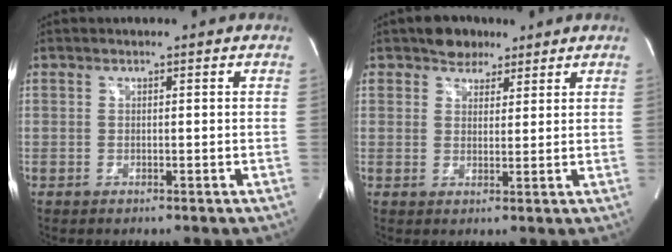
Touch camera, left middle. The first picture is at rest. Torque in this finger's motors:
{"motor_torque": [0.11, -0.07, -0.01, 0.00]}